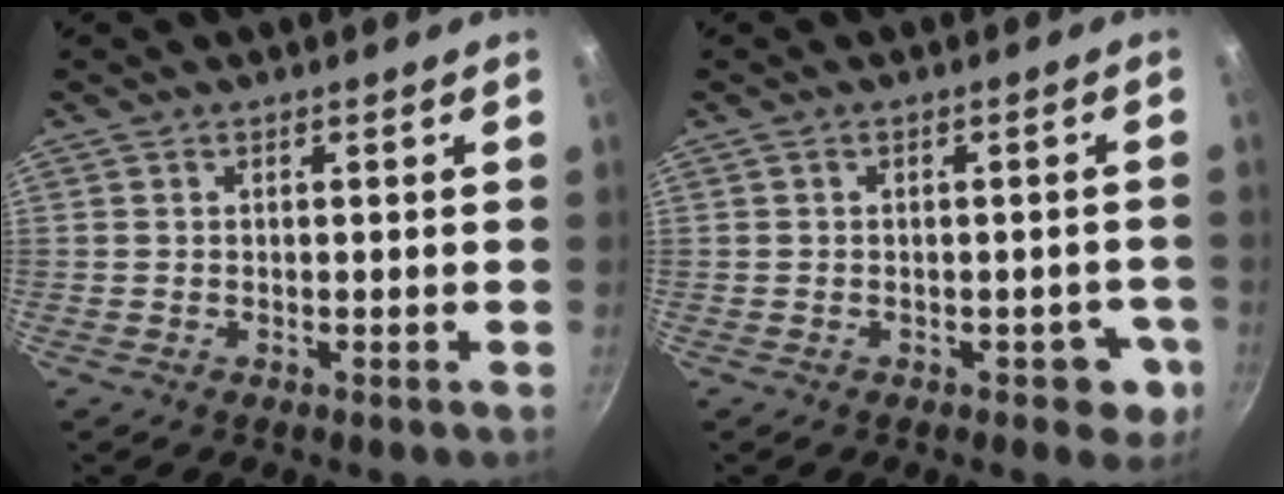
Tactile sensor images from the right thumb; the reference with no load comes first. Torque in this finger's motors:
{"motor_torque": [-0.21, -0.02, 0.12, 0.33, -0.01]}